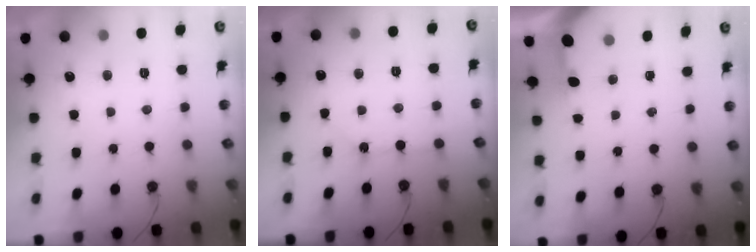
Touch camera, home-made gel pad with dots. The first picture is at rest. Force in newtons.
{"total": 1.8, "press": 1.8, "slide": 0.4}
{"total": 2.9, "press": 2.9, "slide": 0.3}